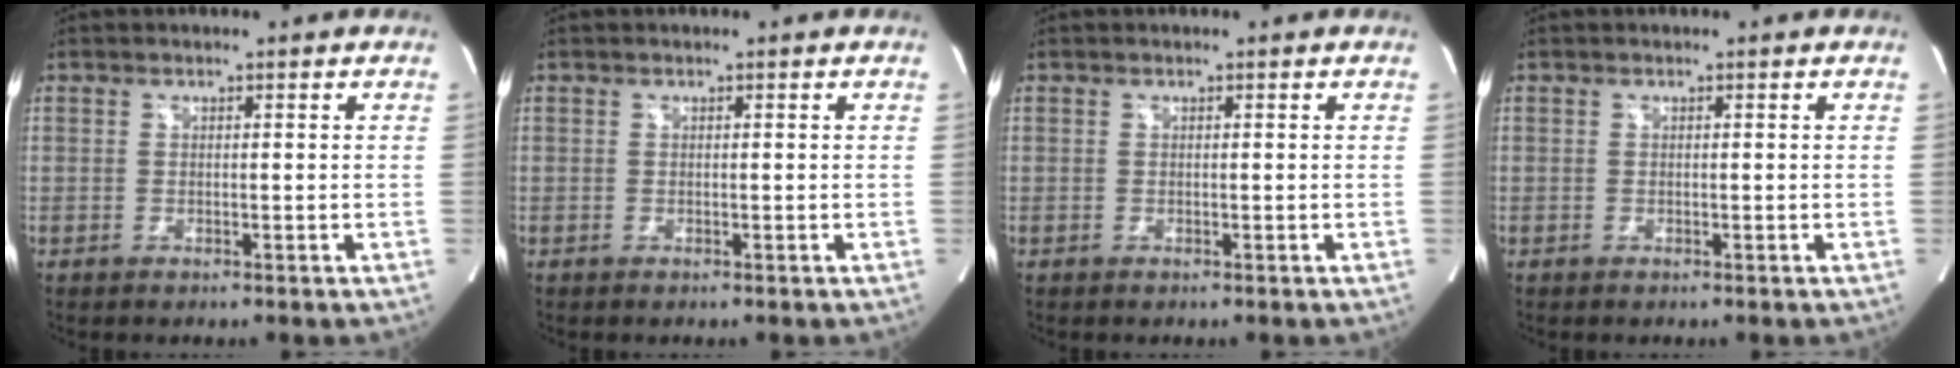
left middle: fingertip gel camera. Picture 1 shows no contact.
{"total": 0.0}
{"total": 0.0}
{"total": 0.0}